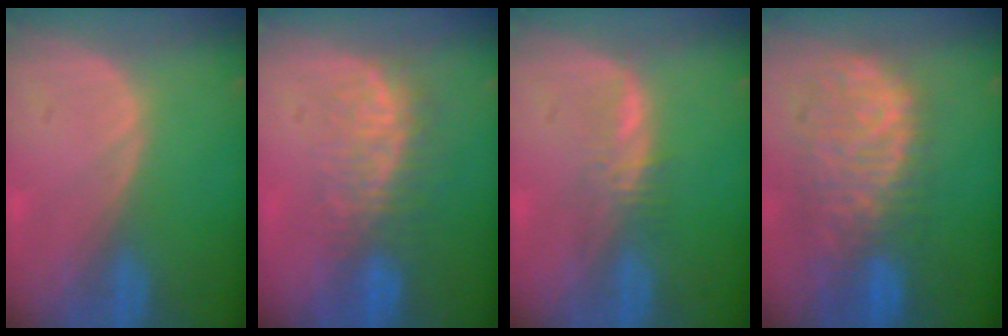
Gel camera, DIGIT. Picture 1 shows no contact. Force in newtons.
{"total": 7.6, "press": 7.1, "slide": 2.8}
{"total": 2.9, "press": 2.9, "slide": 0.2}
{"total": 11.0, "press": 9.4, "slide": 5.7}